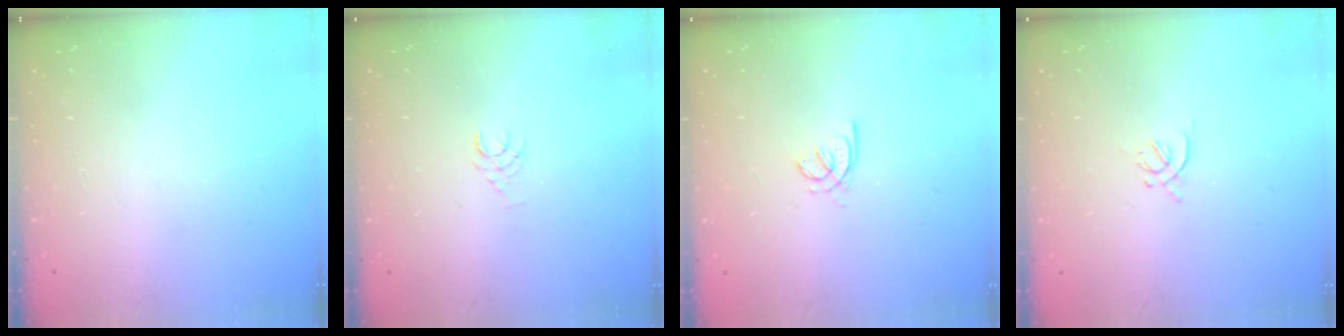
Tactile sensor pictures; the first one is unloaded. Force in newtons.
{"total": 3.5, "press": 3.5, "slide": 0.3}
{"total": 1.4, "press": 1.3, "slide": 0.4}
{"total": 1.7, "press": 1.7, "slide": 0.5}